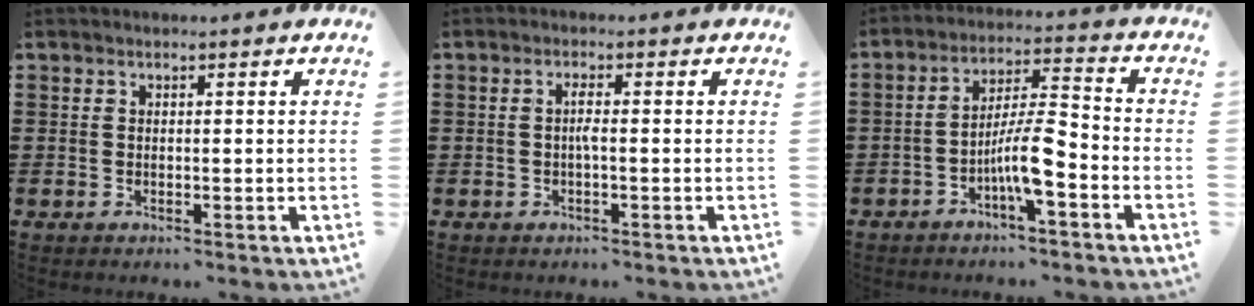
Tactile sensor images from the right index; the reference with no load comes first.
{"total": 1.8, "force": [-0.3, 0.1, 1.7], "torque": [-0.041, -0.003, -0.010]}
{"total": 7.9, "force": [-3.7, 1.5, 6.8], "torque": [-0.135, 0.002, -0.073]}